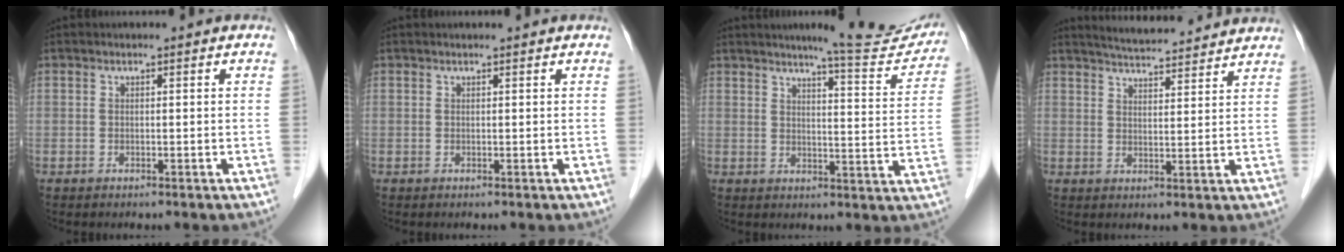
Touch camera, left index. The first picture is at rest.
{"total": 1.3, "force": [1.2, 0.0, 0.5], "torque": [-0.010, 0.011, 0.016]}
{"total": 12.2, "force": [11.2, 0.8, 4.7], "torque": [-0.049, -0.024, 0.129]}
{"total": 12.2, "force": [11.5, 1.1, 4.0], "torque": [-0.065, 0.019, 0.155]}